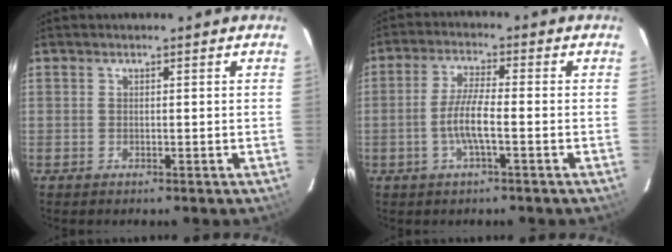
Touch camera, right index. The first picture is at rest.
{"total": 5.9, "force": [-1.8, 0.6, 5.6], "torque": [-0.116, 0.002, -0.037]}